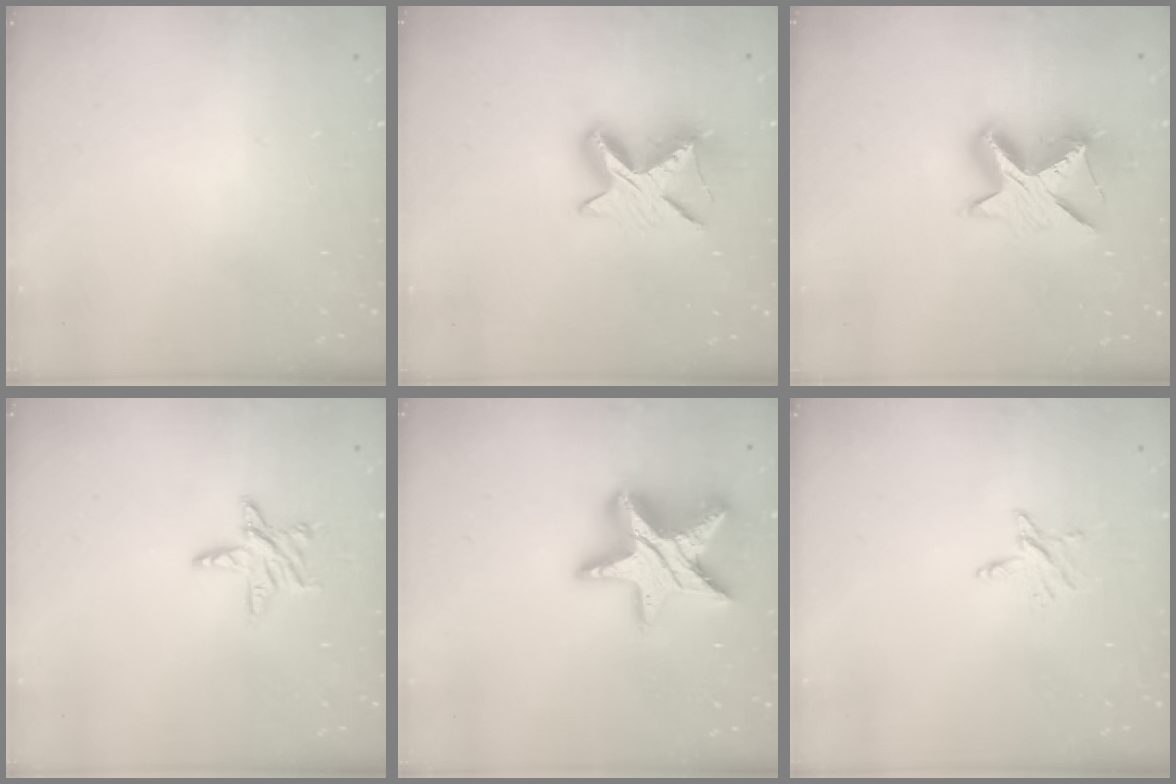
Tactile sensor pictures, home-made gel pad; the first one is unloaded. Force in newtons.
{"total": 9.3, "press": 9.3, "slide": 0.3}
{"total": 10.3, "press": 10.3, "slide": 0.6}
{"total": 7.7, "press": 7.6, "slide": 0.6}
{"total": 18.9, "press": 18.8, "slide": 1.3}
{"total": 3.7, "press": 3.7, "slide": 0.3}